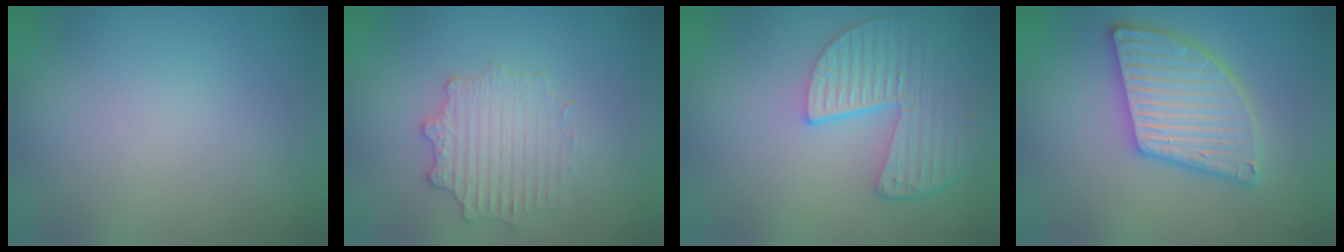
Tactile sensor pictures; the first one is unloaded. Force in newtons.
{"total": 2.7, "press": 2.6, "slide": 0.5}
{"total": 5.4, "press": 4.3, "slide": 3.1}
{"total": 5.4, "press": 5.4, "slide": 0.6}